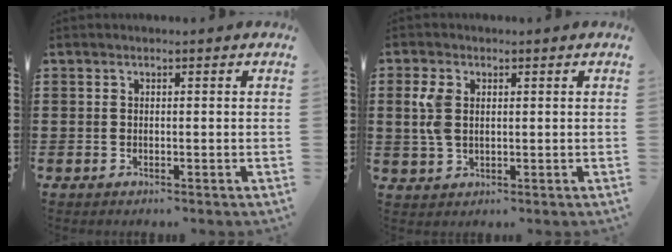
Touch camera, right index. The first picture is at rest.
{"total": 4.2, "force": [1.0, 2.7, 3.0], "torque": [-0.081, 0.005, 0.012]}